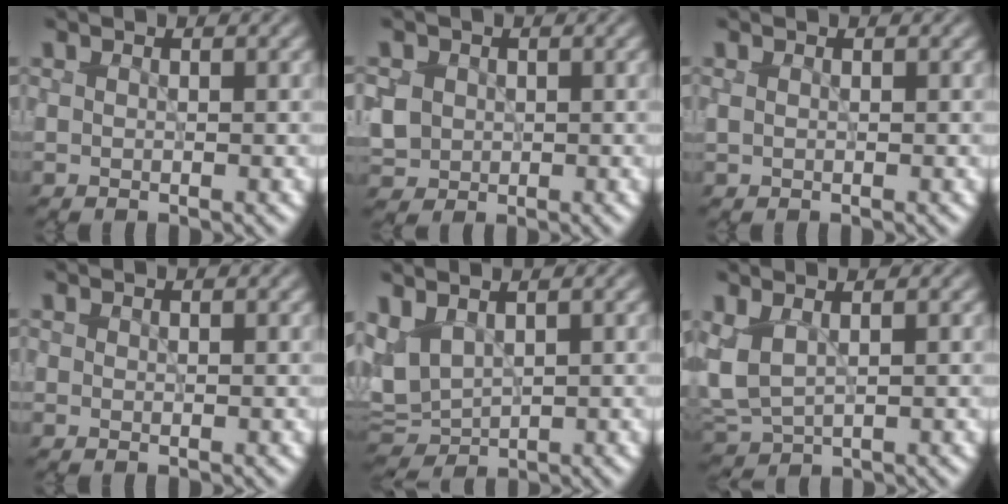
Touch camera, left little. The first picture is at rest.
{"total": 3.4, "force": [0.3, 3.0, 1.5], "torque": [-0.045, 0.003, 0.014]}
{"total": 0.6, "force": [0.2, 0.3, 0.4], "torque": [-0.012, 0.001, 0.006]}
{"total": 0.0}
{"total": 4.8, "force": [1.5, 2.8, 3.6], "torque": [-0.090, 0.005, 0.031]}
{"total": 2.9, "force": [1.0, 1.4, 2.3], "torque": [-0.061, -0.003, 0.022]}